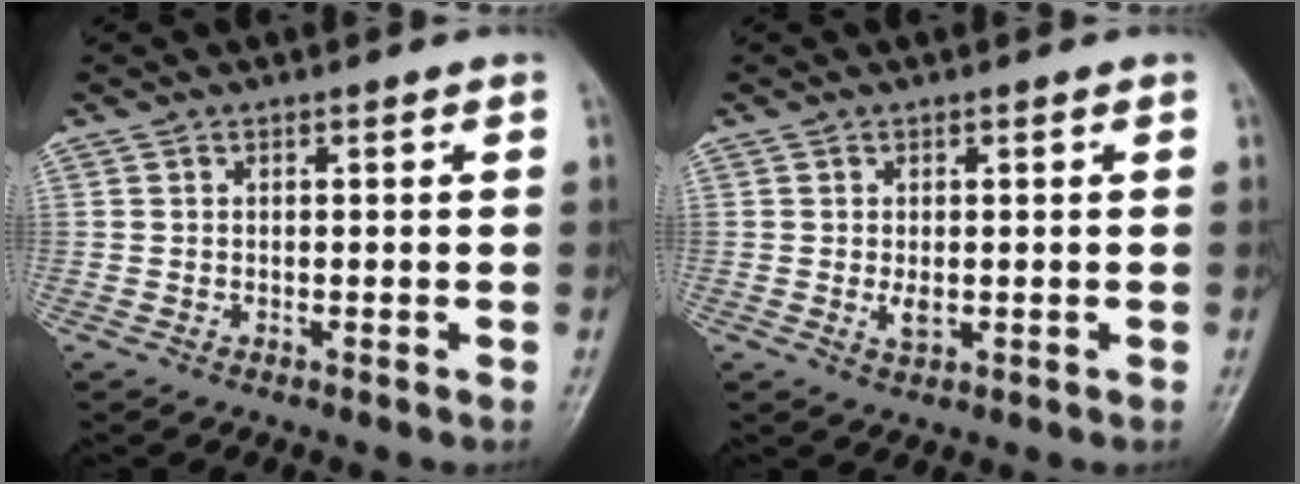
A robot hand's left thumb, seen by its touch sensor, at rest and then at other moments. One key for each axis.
{"total": 2.4, "fx": -0.1, "fy": 1.1, "fz": 2.1, "tx": -0.037, "ty": -0.003, "tz": 0.004}